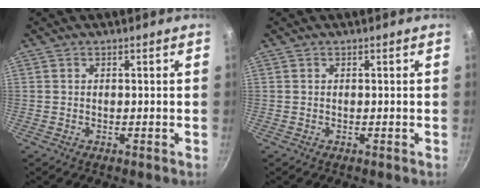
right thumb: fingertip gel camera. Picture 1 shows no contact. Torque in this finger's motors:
{"motor_torque": [0.00, 0.00, -0.25, 0.25, 0.00]}